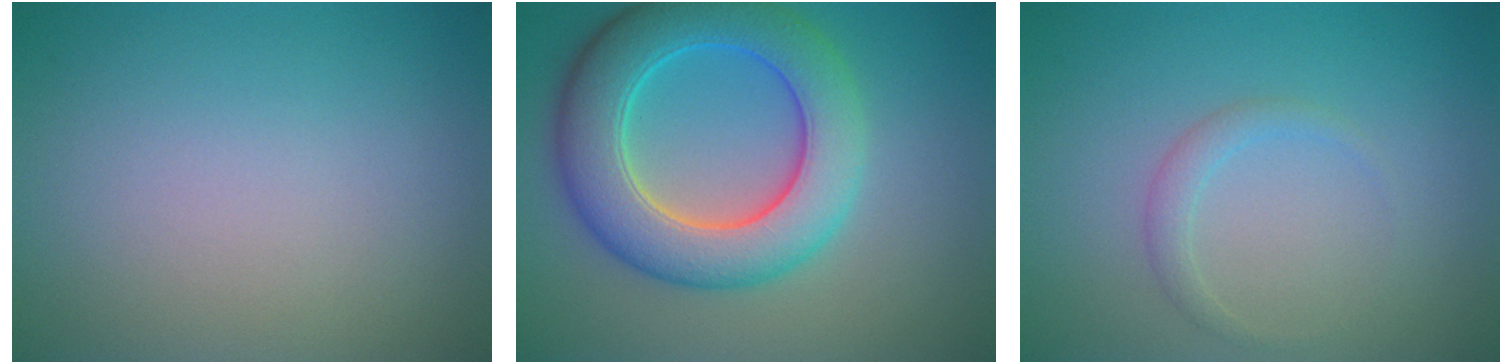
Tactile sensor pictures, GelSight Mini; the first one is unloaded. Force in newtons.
{"total": 8.4, "press": 8.4, "slide": 0.2}
{"total": 1.2, "press": 1.2, "slide": 0.1}